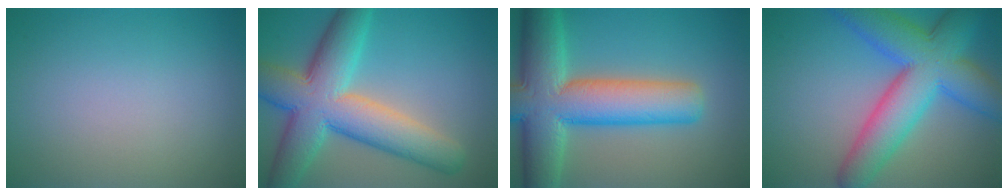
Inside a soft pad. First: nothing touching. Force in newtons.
{"total": 10.8, "press": 10.8, "slide": 0.6}
{"total": 12.2, "press": 12.2, "slide": 0.6}
{"total": 10.3, "press": 10.3, "slide": 0.3}